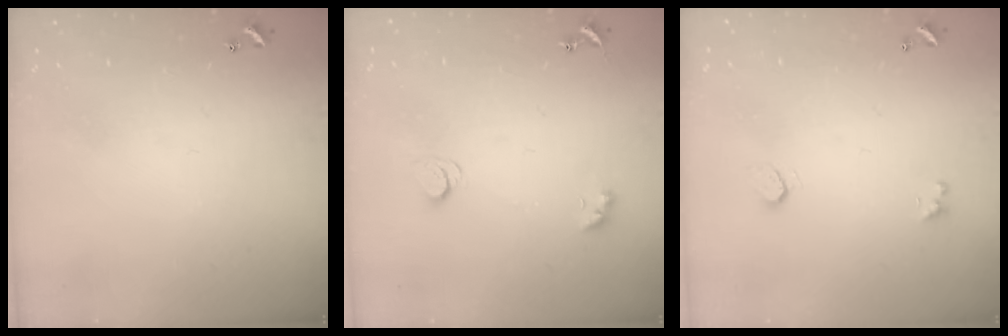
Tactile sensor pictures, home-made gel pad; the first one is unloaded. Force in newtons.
{"total": 3.1, "press": 2.9, "slide": 1.1}
{"total": 0.9, "press": 0.8, "slide": 0.4}